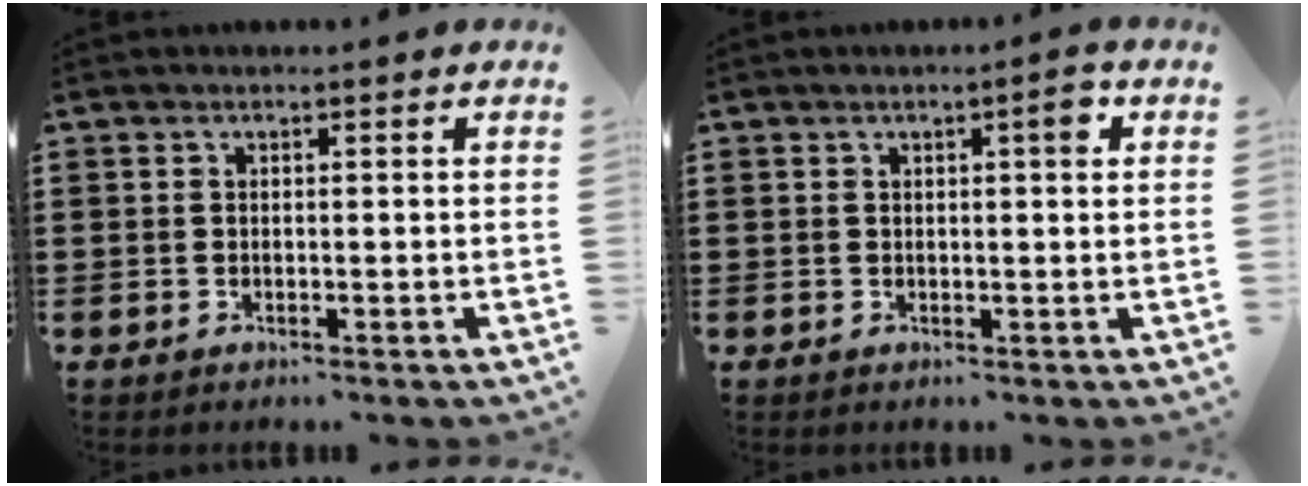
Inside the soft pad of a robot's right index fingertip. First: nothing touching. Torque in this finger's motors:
{"motor_torque": [0.50, -0.09, 0.04, 0.05]}